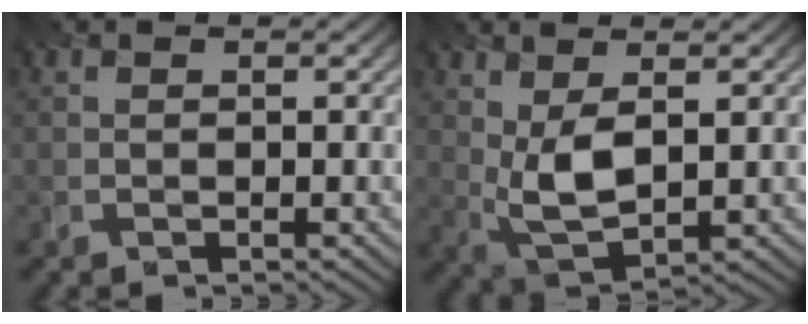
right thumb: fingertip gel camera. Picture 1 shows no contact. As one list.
[{"total": 5.8, "force": [1.1, 2.9, 5.0], "torque": [-0.119, -0.002, 0.029]}]